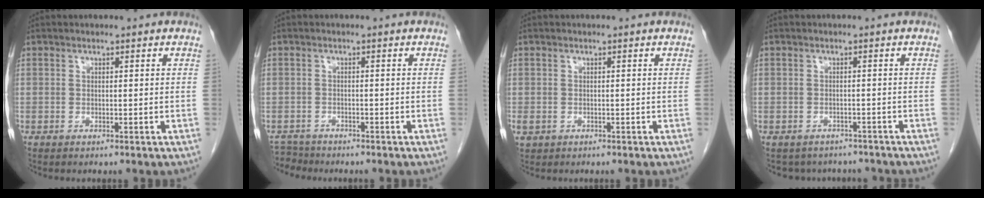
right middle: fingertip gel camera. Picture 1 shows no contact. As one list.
[{"total": 2.7, "force": [-2.6, 0.4, -0.7], "torque": [0.012, -0.010, -0.047]}, {"total": 1.4, "force": [-0.4, 1.1, 0.7], "torque": [-0.017, 0.000, 0.001]}, {"total": 6.3, "force": [-5.6, 2.8, 0.3], "torque": [0.001, 0.013, -0.064]}]